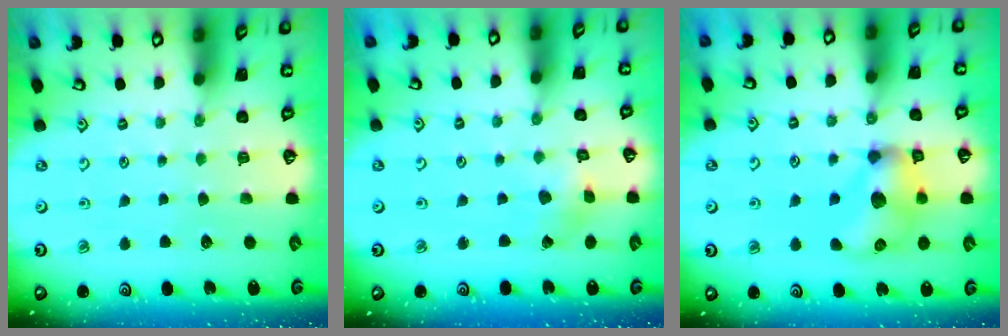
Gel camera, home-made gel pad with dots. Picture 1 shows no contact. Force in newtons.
{"total": 2.0, "press": 2.0, "slide": 0.3}
{"total": 16.0, "press": 15.9, "slide": 1.1}